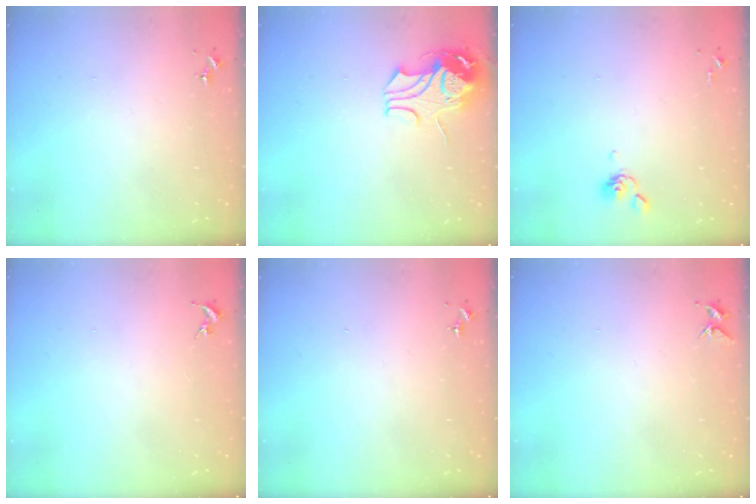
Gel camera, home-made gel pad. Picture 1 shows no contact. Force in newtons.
{"total": 10.0, "press": 9.9, "slide": 1.5}
{"total": 5.6, "press": 5.5, "slide": 1.4}
{"total": 0.0}
{"total": 0.0}
{"total": 5.0, "press": 4.9, "slide": 0.5}